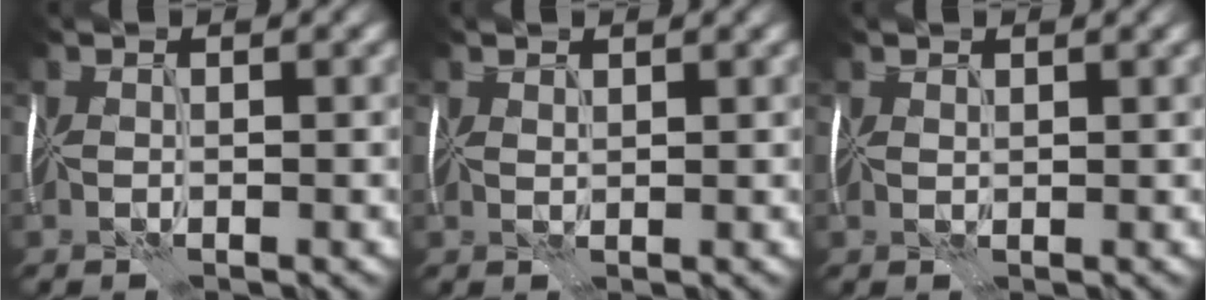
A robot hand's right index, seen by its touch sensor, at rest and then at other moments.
{"total": 0.9, "force": [0.9, 0.2, 0.0], "torque": [-0.003, 0.004, 0.016]}
{"total": 0.9, "force": [0.8, 0.3, 0.1], "torque": [-0.003, 0.004, 0.012]}